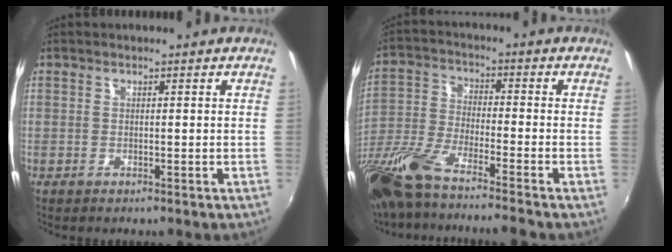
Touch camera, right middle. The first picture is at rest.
{"total": 16.7, "force": [-13.5, 0.6, 9.7], "torque": [-0.203, -0.054, -0.257]}